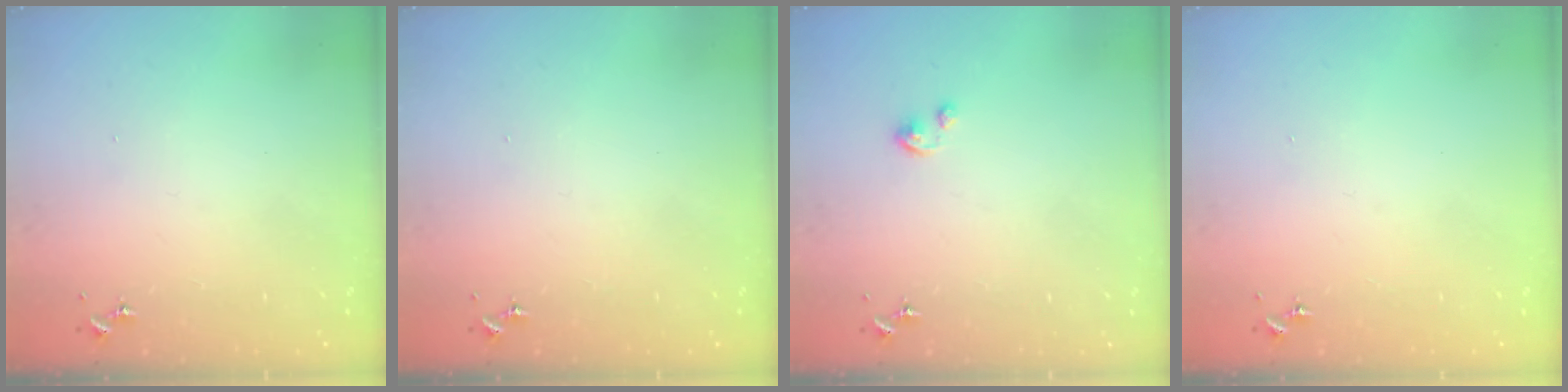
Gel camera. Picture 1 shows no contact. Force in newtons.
{"total": 0.0}
{"total": 2.2, "press": 2.2, "slide": 0.2}
{"total": 0.0}